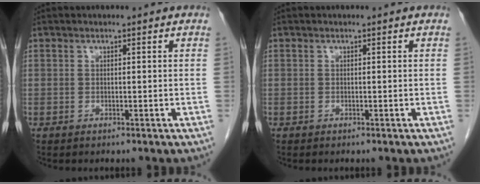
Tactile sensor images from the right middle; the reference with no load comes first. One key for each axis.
{"total": 0.0}